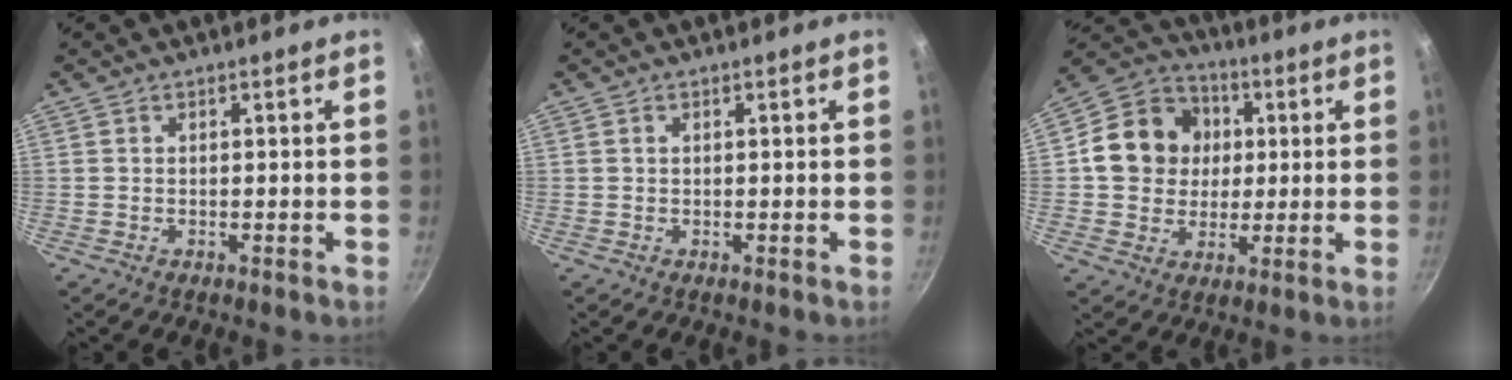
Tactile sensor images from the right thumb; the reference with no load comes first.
{"total": 0.6, "force": [0.2, 0.5, 0.4], "torque": [-0.006, 0.003, 0.003]}
{"total": 14.2, "force": [1.9, 12.6, 6.4], "torque": [-0.082, 0.018, 0.022]}